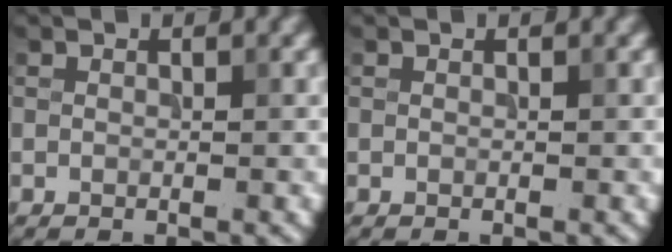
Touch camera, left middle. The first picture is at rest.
{"total": 0.0}